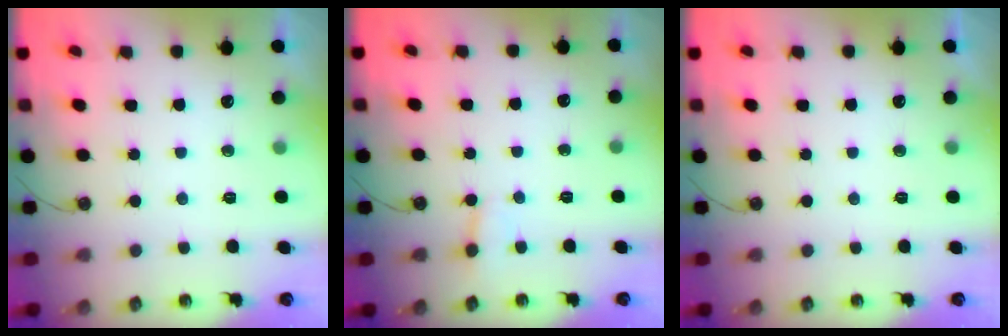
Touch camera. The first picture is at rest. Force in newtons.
{"total": 2.8, "press": 2.8, "slide": 0.3}
{"total": 0.0}